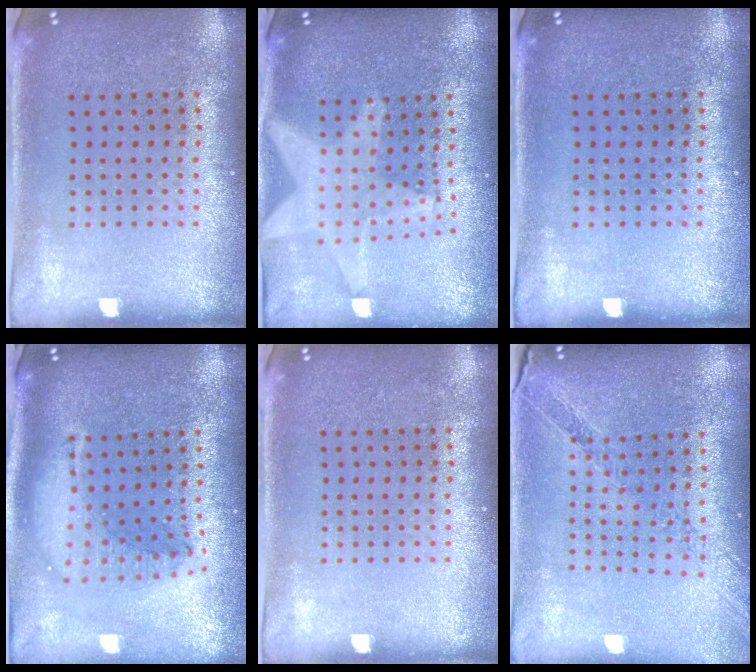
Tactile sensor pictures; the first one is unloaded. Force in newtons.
{"total": 2.2, "press": 1.8, "slide": 1.3}
{"total": 0.0}
{"total": 1.6, "press": 1.4, "slide": 0.7}
{"total": 0.0}
{"total": 0.6, "press": 0.6, "slide": 0.1}